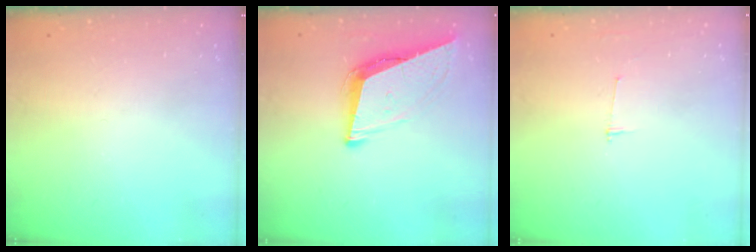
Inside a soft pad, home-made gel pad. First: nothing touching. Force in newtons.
{"total": 9.2, "press": 8.7, "slide": 2.9}
{"total": 2.7, "press": 2.7, "slide": 0.3}